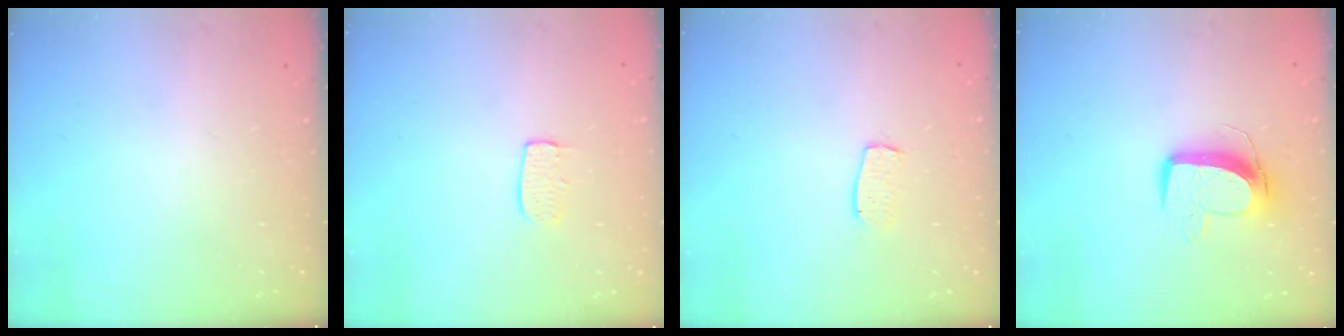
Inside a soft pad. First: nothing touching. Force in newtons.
{"total": 5.6, "press": 5.6, "slide": 0.4}
{"total": 5.5, "press": 5.5, "slide": 0.3}
{"total": 10.3, "press": 10.2, "slide": 1.1}